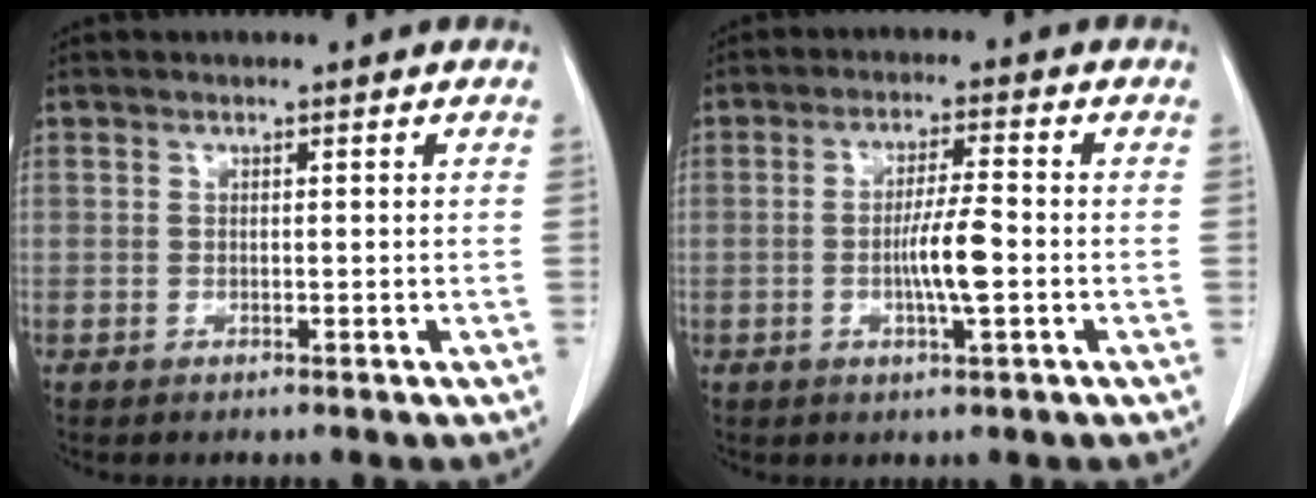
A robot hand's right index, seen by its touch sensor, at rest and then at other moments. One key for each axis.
{"total": 5.8, "fx": -1.2, "fy": 0.3, "fz": 5.7, "tx": -0.106, "ty": -0.005, "tz": -0.022}